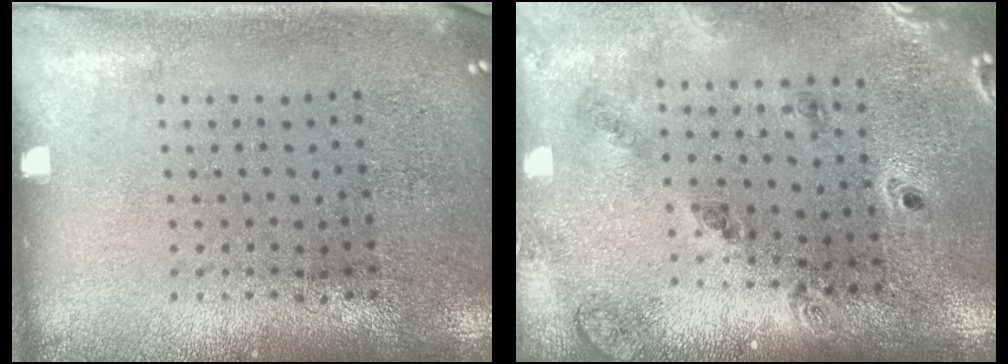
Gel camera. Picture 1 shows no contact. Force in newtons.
{"total": 1.4, "press": 1.4, "slide": 0.2}